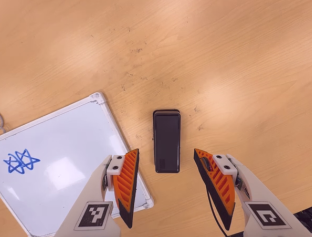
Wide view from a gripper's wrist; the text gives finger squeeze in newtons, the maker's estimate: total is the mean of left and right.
{"total": 0.0}